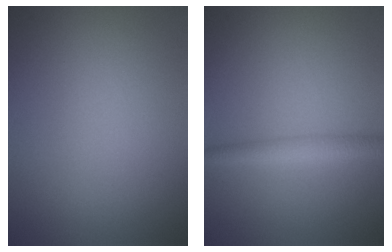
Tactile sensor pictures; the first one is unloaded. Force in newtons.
{"total": 2.4, "press": 2.4, "slide": 0.0}